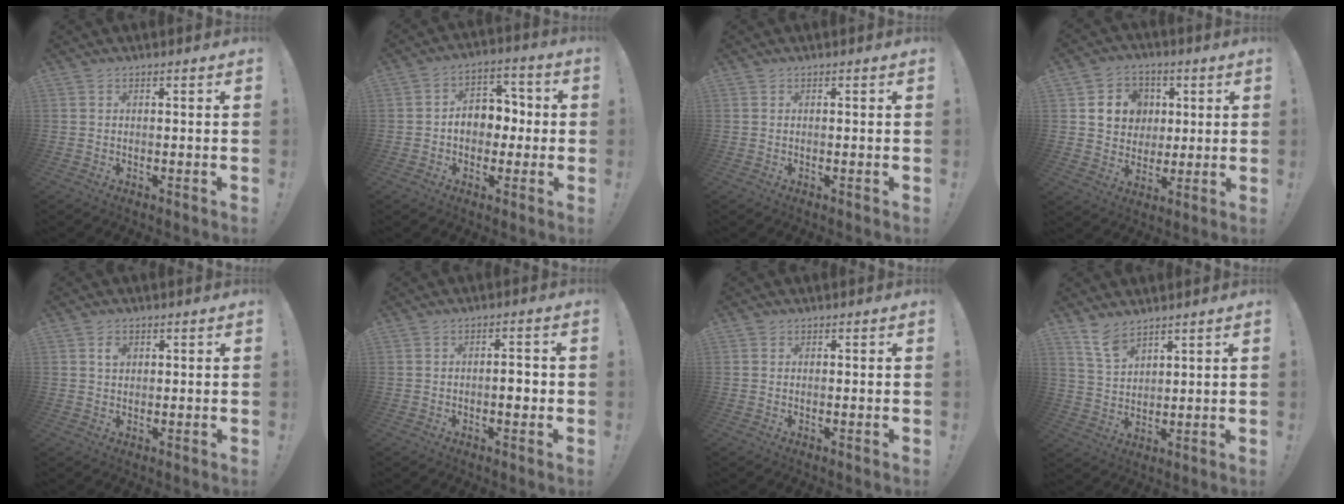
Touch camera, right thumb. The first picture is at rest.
{"total": 9.5, "force": [-0.5, 8.0, 5.2], "torque": [-0.071, 0.015, 0.000]}
{"total": 0.0}
{"total": 10.5, "force": [2.4, 9.7, 3.1], "torque": [-0.042, -0.008, 0.054]}
{"total": 2.2, "force": [0.8, 1.6, 1.2], "torque": [-0.007, -0.005, 0.011]}
{"total": 3.6, "force": [-1.0, 1.6, 3.1], "torque": [-0.039, 0.004, -0.021]}
{"total": 0.5, "force": [0.1, 0.5, -0.2], "torque": [0.006, 0.001, 0.002]}
{"total": 7.8, "force": [6.1, 3.5, 3.4], "torque": [-0.063, -0.036, 0.117]}